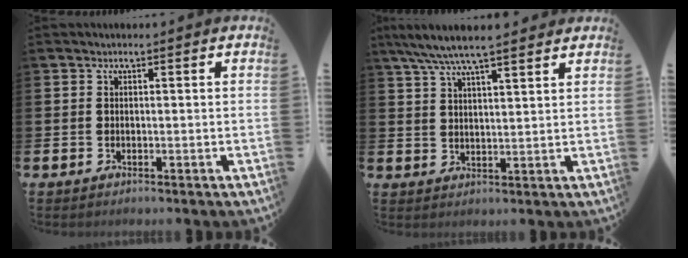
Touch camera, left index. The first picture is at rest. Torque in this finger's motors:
{"motor_torque": [0.98, -1.16, 0.97, 0.21]}